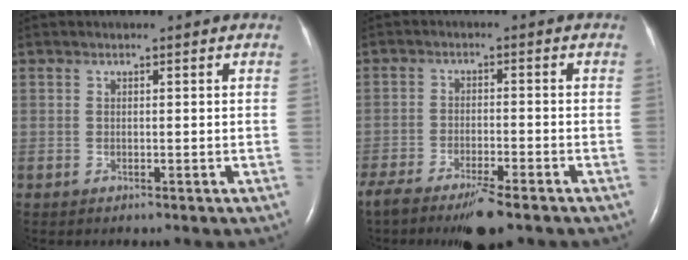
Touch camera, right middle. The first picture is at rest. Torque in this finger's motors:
{"motor_torque": [0.73, -0.65, 0.14, 0.06]}